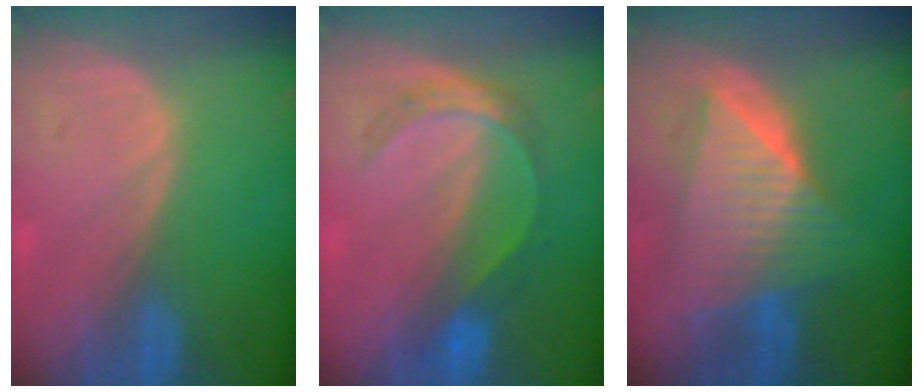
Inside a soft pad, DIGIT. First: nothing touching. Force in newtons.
{"total": 5.4, "press": 5.1, "slide": 1.7}
{"total": 10.0, "press": 10.0, "slide": 0.7}